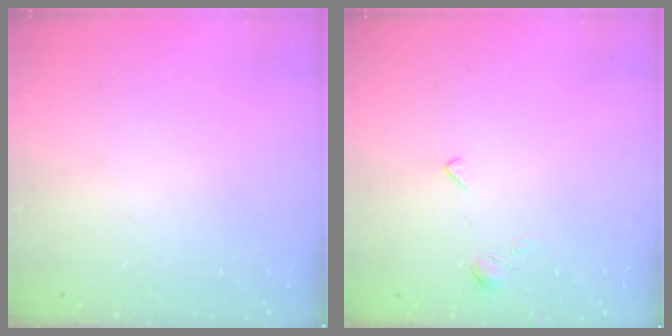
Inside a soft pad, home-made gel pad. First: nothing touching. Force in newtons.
{"total": 2.0, "press": 2.0, "slide": 0.5}